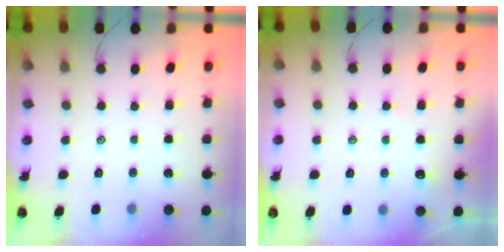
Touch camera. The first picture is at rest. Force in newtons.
{"total": 2.2, "press": 2.2, "slide": 0.3}